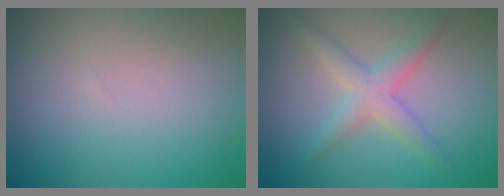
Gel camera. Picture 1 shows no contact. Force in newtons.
{"total": 2.8, "press": 2.8, "slide": 0.1}